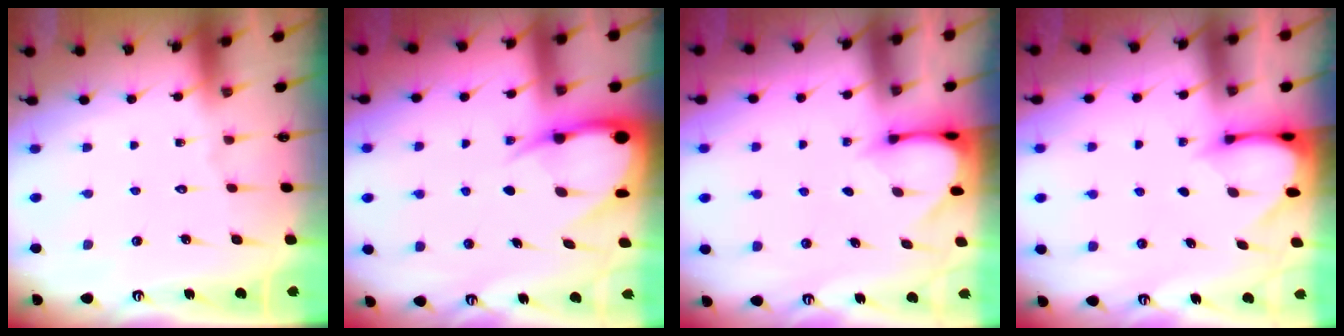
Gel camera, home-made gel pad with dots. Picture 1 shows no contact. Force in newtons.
{"total": 9.4, "press": 9.4, "slide": 1.2}
{"total": 3.3, "press": 3.3, "slide": 0.3}
{"total": 2.9, "press": 2.9, "slide": 0.3}